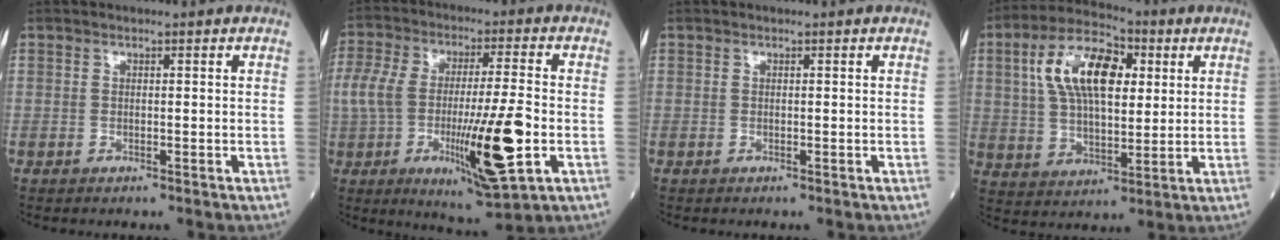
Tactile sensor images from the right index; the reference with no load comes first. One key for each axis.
{"total": 17.0, "fx": -3.8, "fy": 2.7, "fz": 16.3, "tx": -0.304, "ty": -0.007, "tz": -0.053}
{"total": 0.0}
{"total": 13.8, "fx": 4.0, "fy": 6.4, "fz": 11.5, "tx": -0.227, "ty": 0.028, "tz": 0.070}